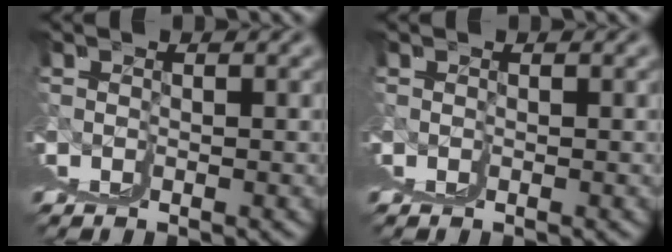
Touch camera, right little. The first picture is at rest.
{"total": 0.0}